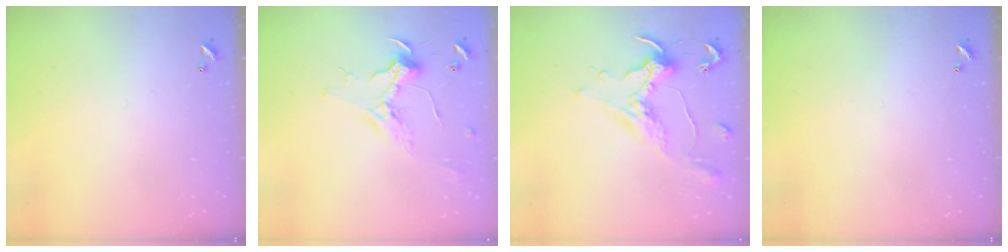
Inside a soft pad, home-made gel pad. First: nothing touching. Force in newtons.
{"total": 0.9, "press": 0.8, "slide": 0.4}
{"total": 1.3, "press": 1.1, "slide": 0.6}
{"total": 0.0}